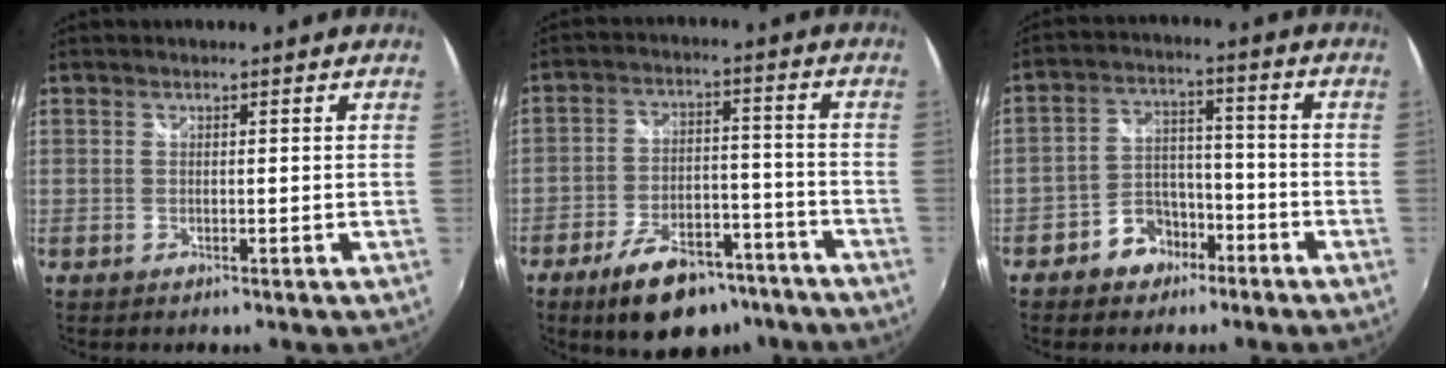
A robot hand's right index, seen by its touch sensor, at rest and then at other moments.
{"total": 15.1, "force": [-10.8, 6.9, 8.0], "torque": [-0.146, 0.012, -0.155]}
{"total": 7.6, "force": [-4.9, 5.1, 2.7], "torque": [-0.055, 0.029, -0.074]}